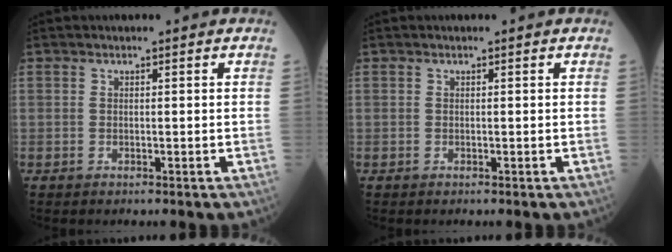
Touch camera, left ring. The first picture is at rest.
{"total": 0.0}